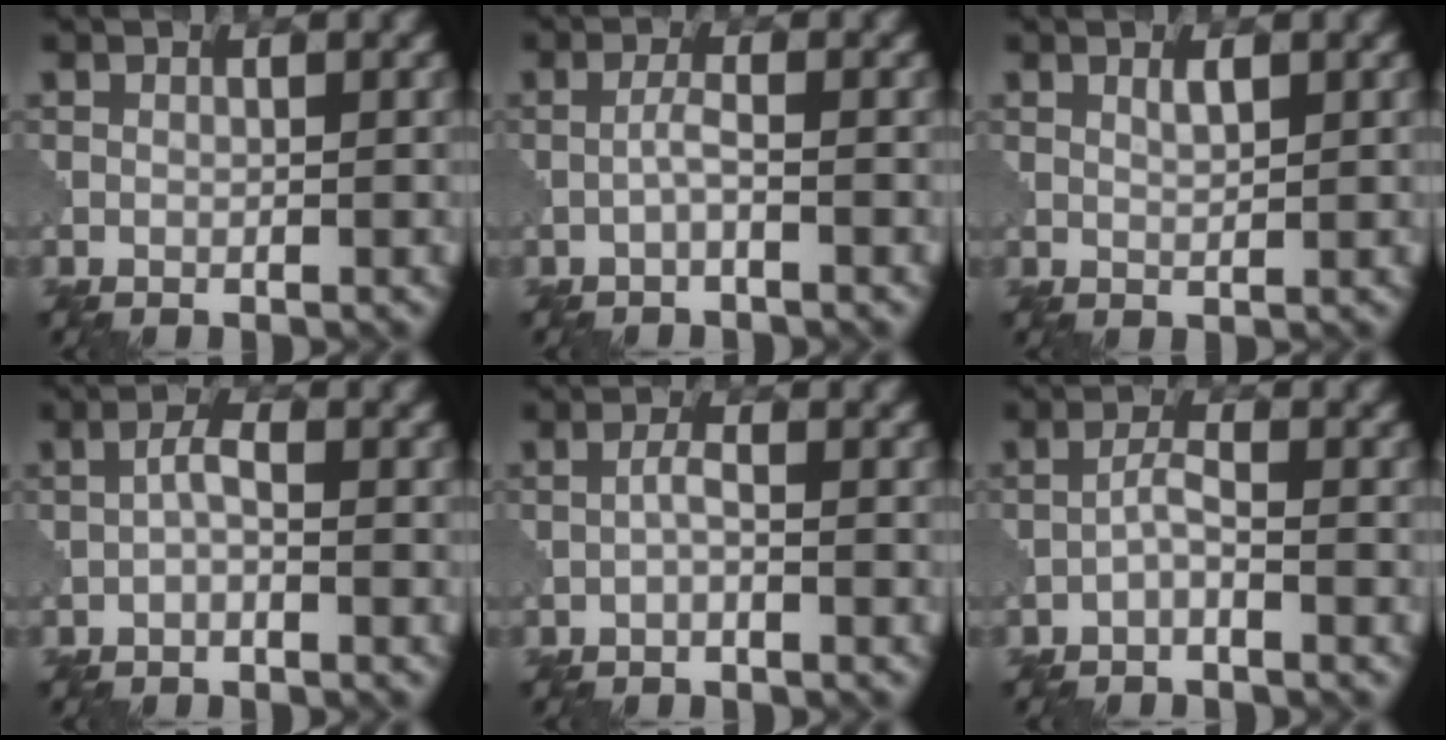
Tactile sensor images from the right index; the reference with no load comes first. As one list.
[{"total": 1.3, "force": [-0.6, 0.0, 1.2], "torque": [-0.025, 0.006, -0.015]}, {"total": 1.2, "force": [0.7, 0.3, 0.9], "torque": [-0.020, 0.000, 0.012]}, {"total": 1.6, "force": [-0.4, 0.5, 1.5], "torque": [-0.030, 0.007, -0.013]}, {"total": 1.2, "force": [-0.5, 0.2, 1.1], "torque": [-0.022, 0.005, -0.013]}, {"total": 1.5, "force": [-0.8, 0.2, 1.2], "torque": [-0.026, 0.008, -0.022]}]